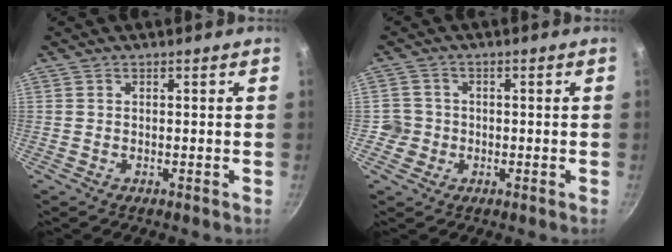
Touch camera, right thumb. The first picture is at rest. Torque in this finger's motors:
{"motor_torque": [0.32, 0.26, 0.18, 0.17, 0.02]}